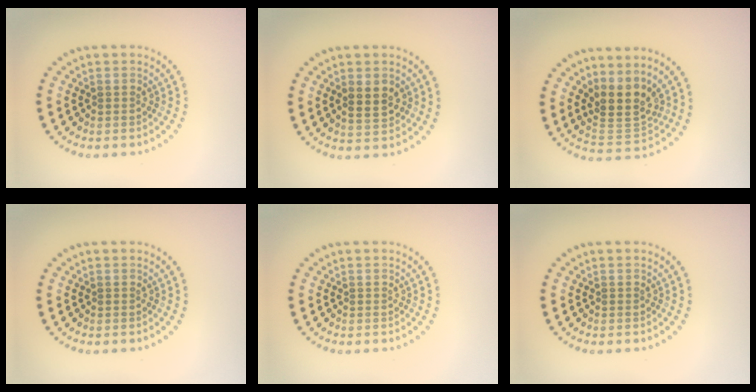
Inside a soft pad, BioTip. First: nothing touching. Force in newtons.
{"total": 2.6, "press": 2.6, "slide": 0.2}
{"total": 4.0, "press": 3.3, "slide": 2.3}
{"total": 0.0}
{"total": 0.0}
{"total": 0.0}